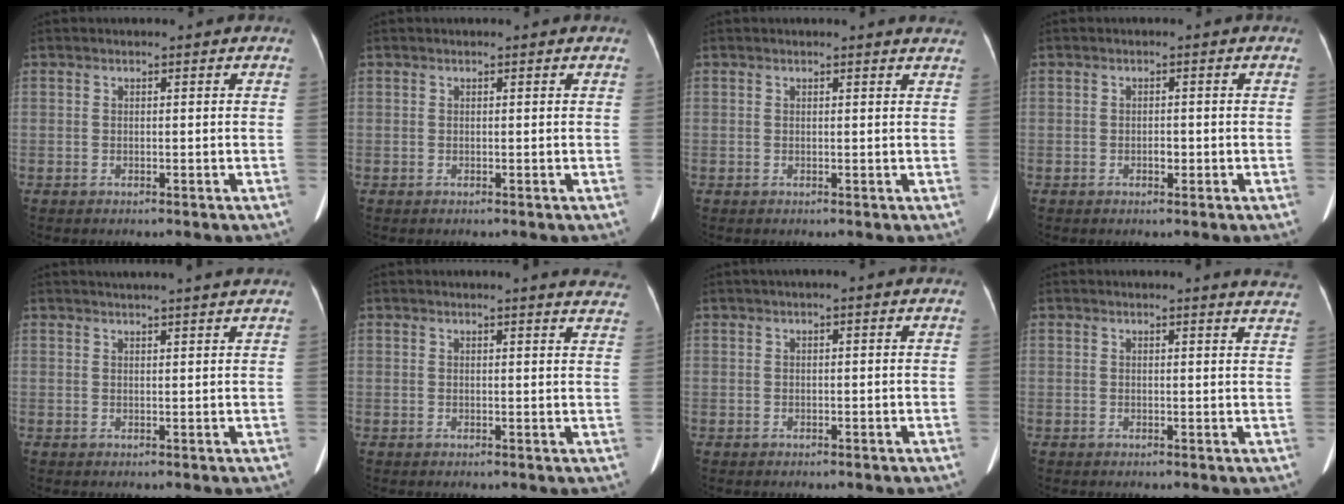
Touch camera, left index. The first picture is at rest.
{"total": 0.0}
{"total": 3.5, "force": [3.4, 0.1, 0.7], "torque": [-0.009, -0.009, 0.017]}
{"total": 1.2, "force": [-0.4, 0.6, 0.9], "torque": [-0.017, 0.001, -0.005]}
{"total": 6.7, "force": [6.0, -0.6, 2.9], "torque": [-0.037, 0.021, 0.068]}
{"total": 10.1, "force": [9.6, 0.5, 3.1], "torque": [-0.021, -0.035, 0.079]}
{"total": 0.5, "force": [0.0, -0.1, 0.5], "torque": [-0.011, 0.006, 0.003]}
{"total": 5.9, "force": [5.8, -0.2, 1.4], "torque": [-0.009, -0.027, 0.033]}